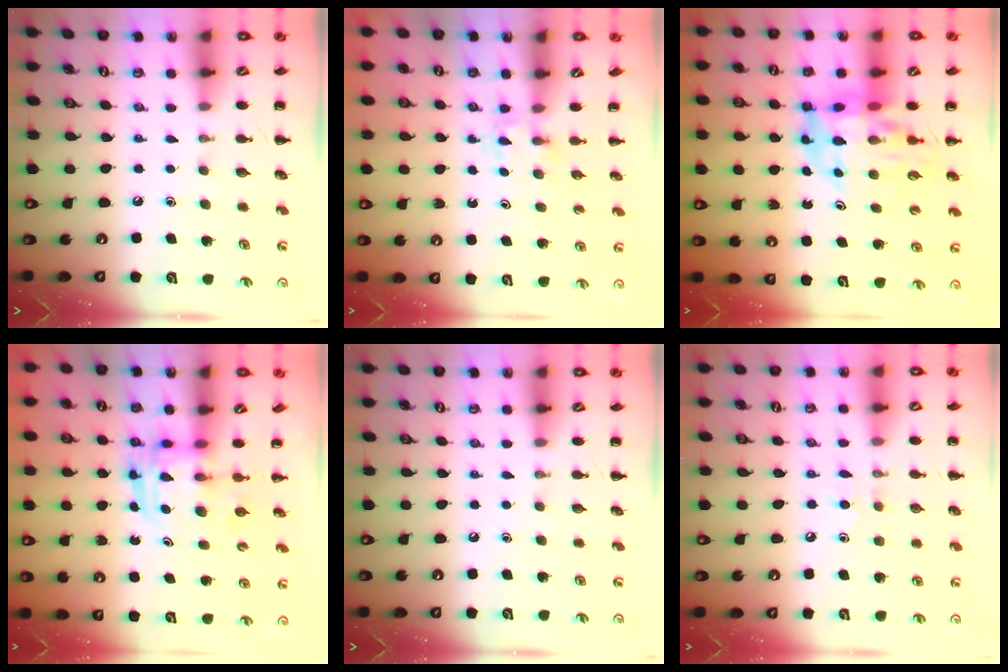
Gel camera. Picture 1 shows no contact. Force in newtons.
{"total": 2.4, "press": 2.3, "slide": 0.9}
{"total": 12.2, "press": 11.6, "slide": 3.7}
{"total": 3.0, "press": 3.0, "slide": 0.3}
{"total": 0.0}
{"total": 5.3, "press": 4.9, "slide": 1.8}